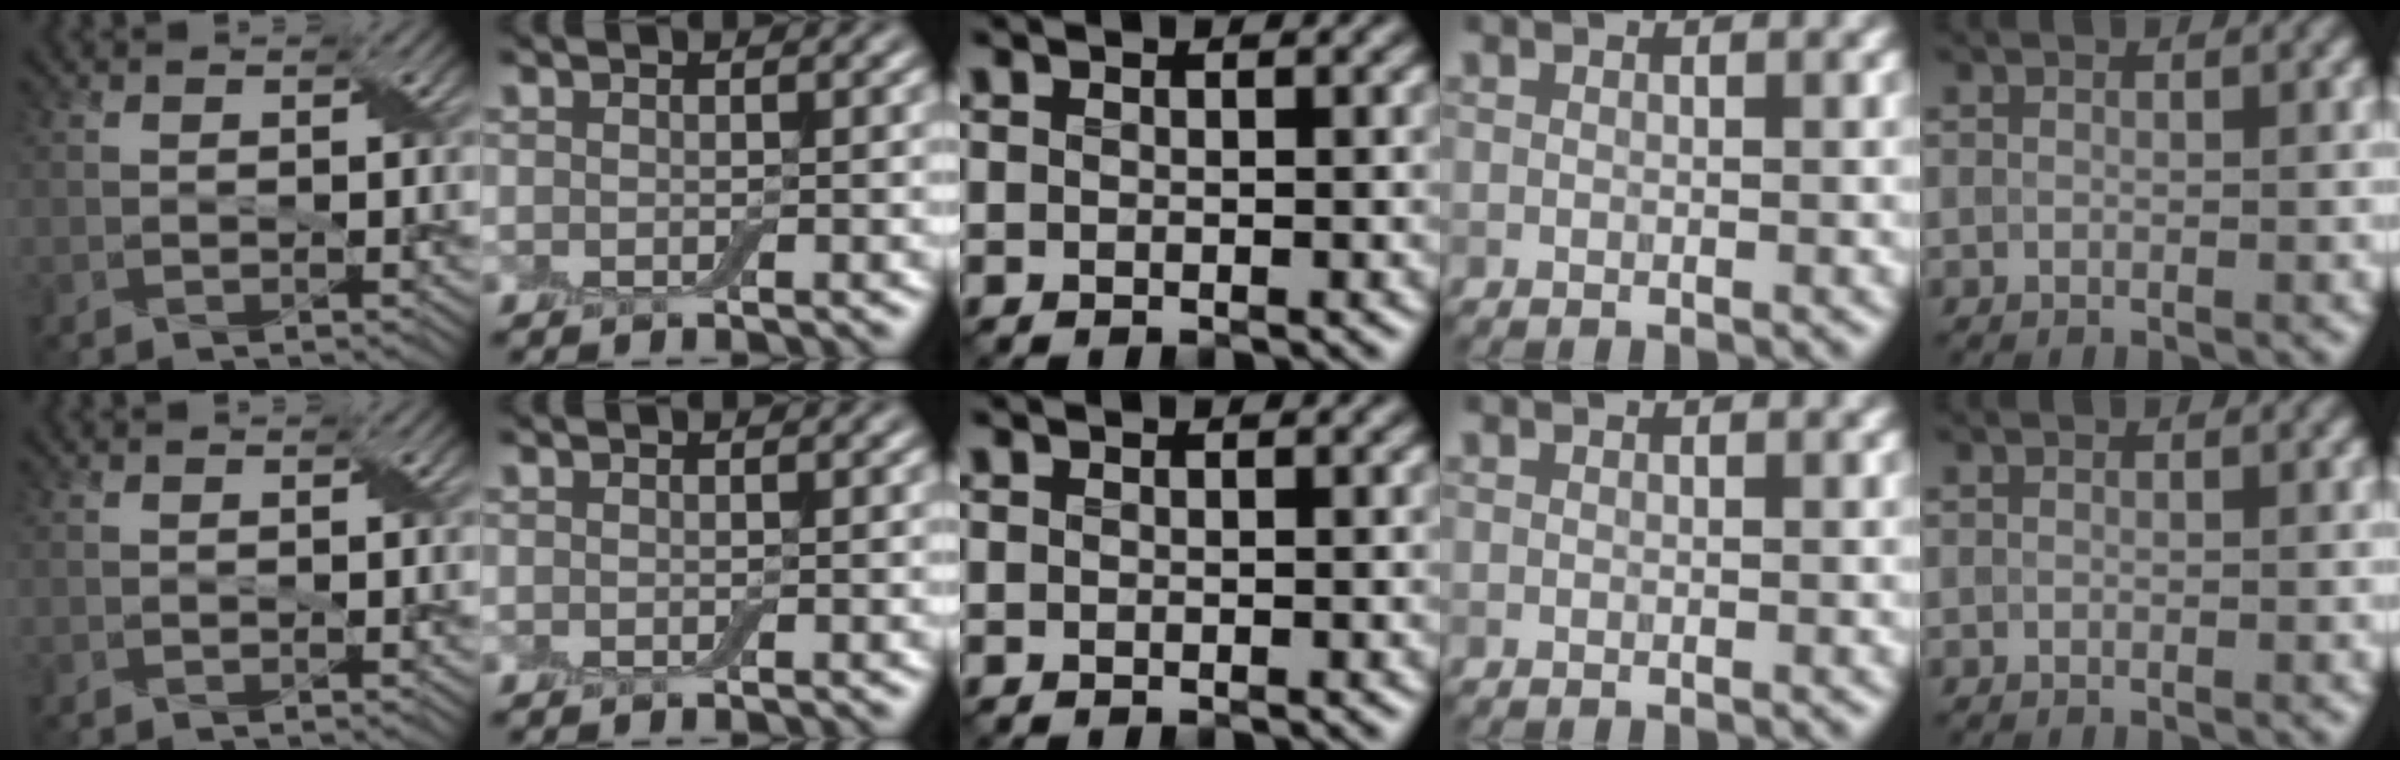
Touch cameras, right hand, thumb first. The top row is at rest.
{}